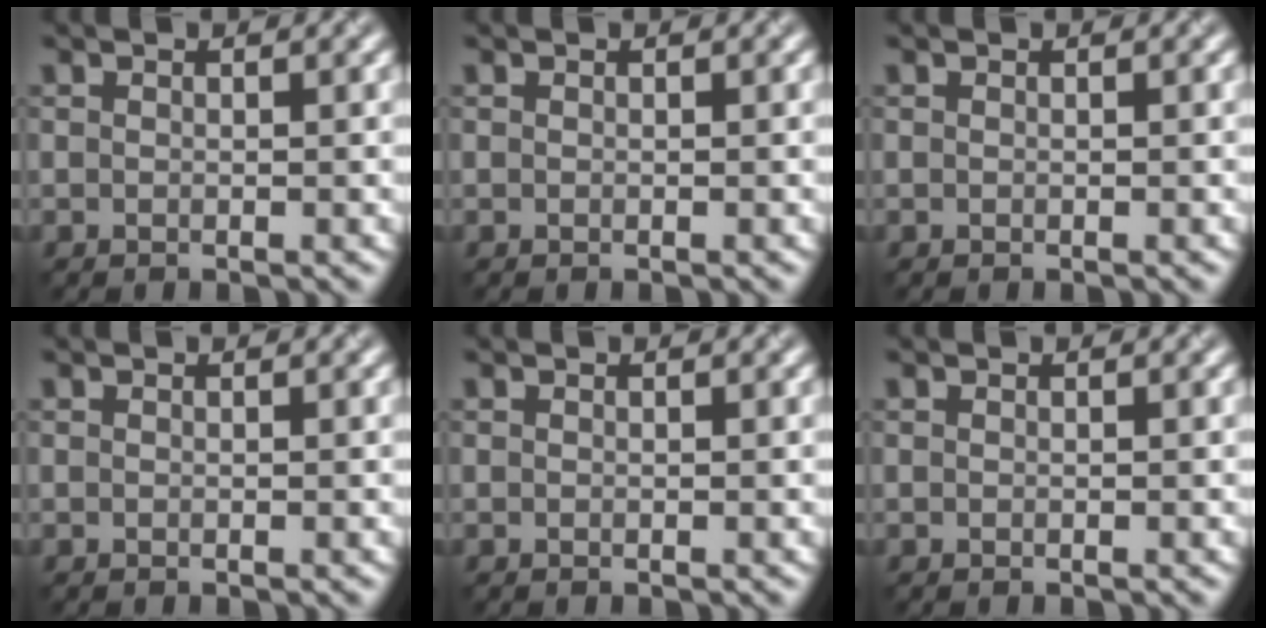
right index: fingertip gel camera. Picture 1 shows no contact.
{"total": 0.0}
{"total": 0.0}
{"total": 0.0}
{"total": 0.0}
{"total": 0.0}